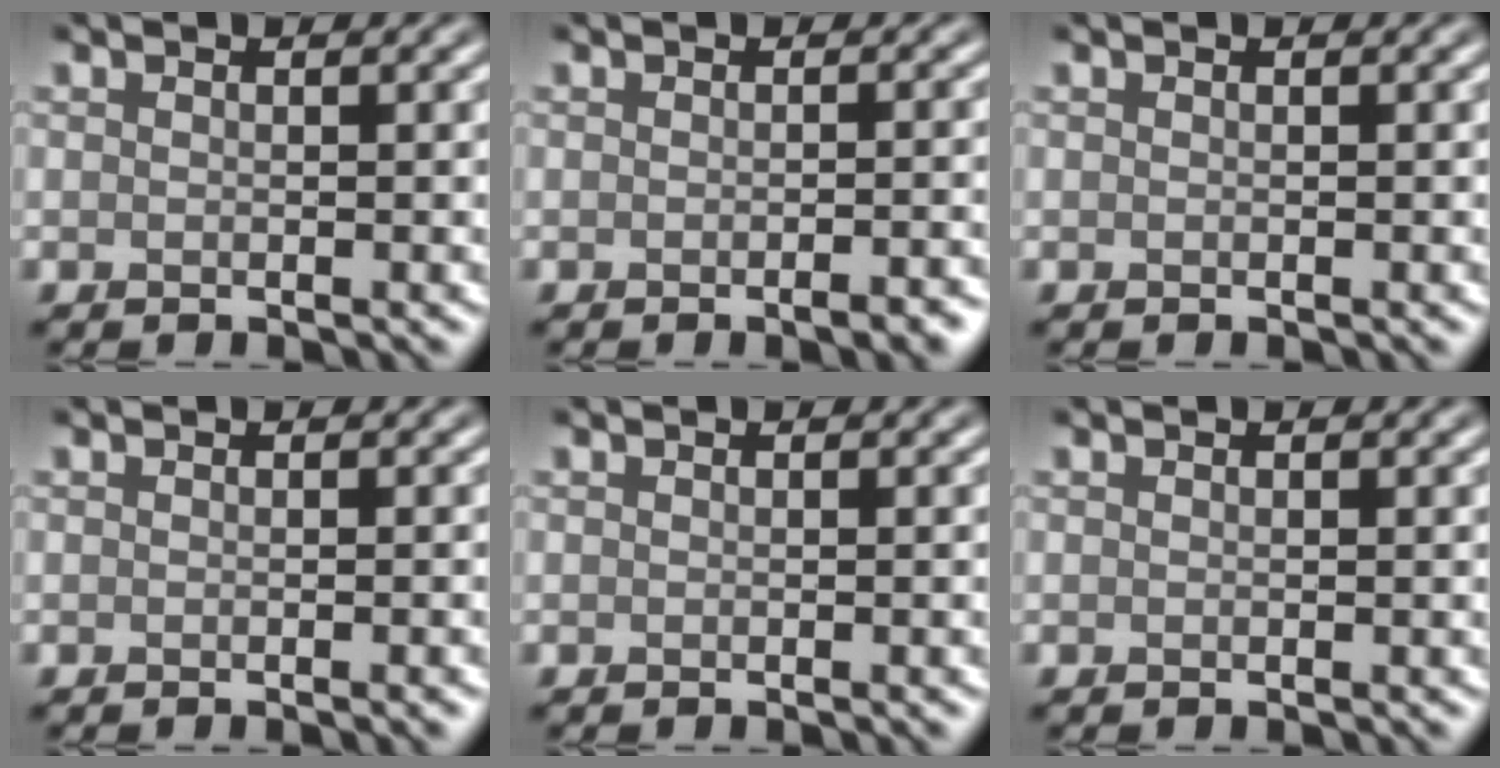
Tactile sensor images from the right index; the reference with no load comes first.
{"total": 2.1, "force": [-1.1, 0.6, 1.7], "torque": [-0.019, -0.001, -0.015]}
{"total": 0.0}
{"total": 1.3, "force": [-0.4, 0.3, 1.2], "torque": [-0.008, 0.000, -0.009]}
{"total": 0.7, "force": [-0.3, 0.2, 0.7], "torque": [-0.003, 0.001, -0.005]}
{"total": 0.0}